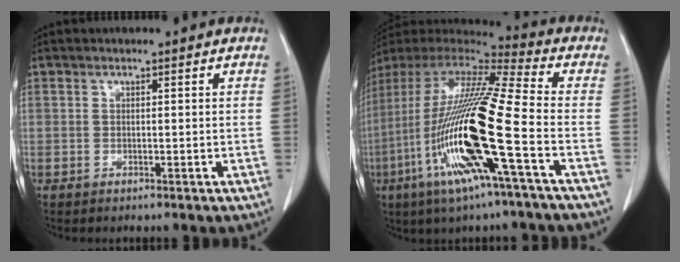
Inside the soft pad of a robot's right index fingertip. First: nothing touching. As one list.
[{"total": 22.6, "force": [-6.9, 0.7, 21.5], "torque": [-0.455, -0.036, -0.140]}]